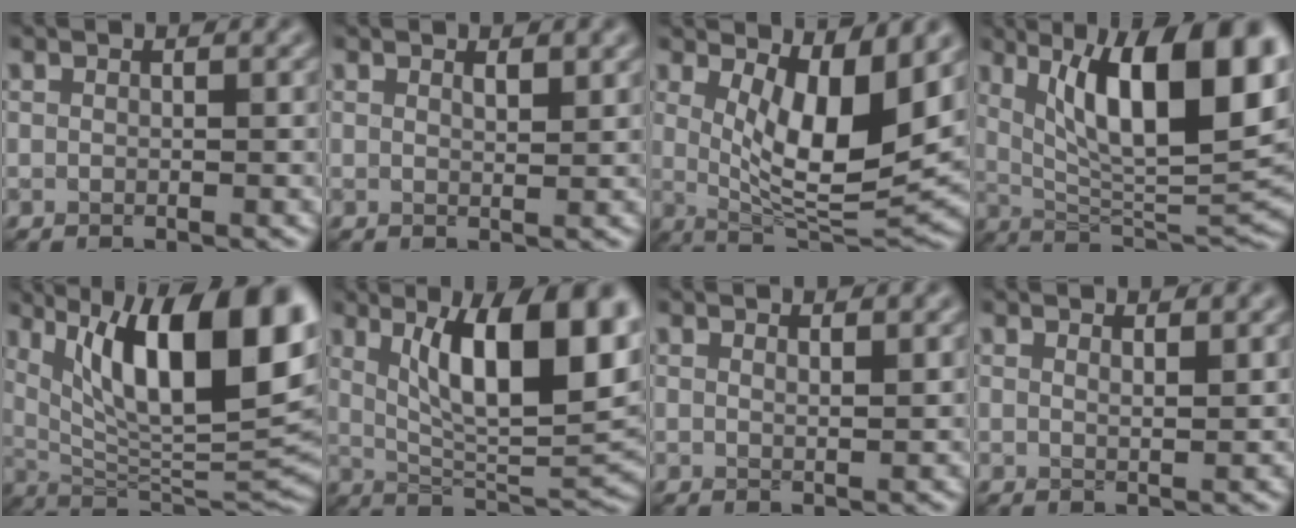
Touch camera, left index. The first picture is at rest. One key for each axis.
{"total": 1.1, "fx": 0.8, "fy": 0.3, "fz": 0.7, "tx": -0.013, "ty": -0.002, "tz": 0.015}
{"total": 8.9, "fx": 2.3, "fy": 3.0, "fz": 8.0, "tx": -0.134, "ty": -0.028, "tz": 0.048}
{"total": 14.3, "fx": 5.1, "fy": 4.7, "fz": 12.6, "tx": -0.174, "ty": -0.001, "tz": 0.082}
{"total": 16.0, "fx": 5.9, "fy": 5.8, "fz": 13.7, "tx": -0.197, "ty": 0.002, "tz": 0.101}
{"total": 12.6, "fx": 4.2, "fy": 4.1, "fz": 11.2, "tx": -0.152, "ty": -0.003, "tz": 0.068}
{"total": 1.1, "fx": 0.9, "fy": 0.2, "fz": 0.5, "tx": -0.005, "ty": 0.001, "tz": 0.015}
{"total": 1.4, "fx": 1.1, "fy": 0.4, "fz": 0.7, "tx": -0.007, "ty": 0.001, "tz": 0.017}